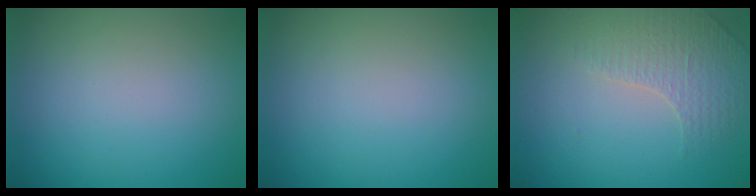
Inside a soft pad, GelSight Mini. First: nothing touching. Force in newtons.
{"total": 0.0}
{"total": 1.8, "press": 1.6, "slide": 0.8}